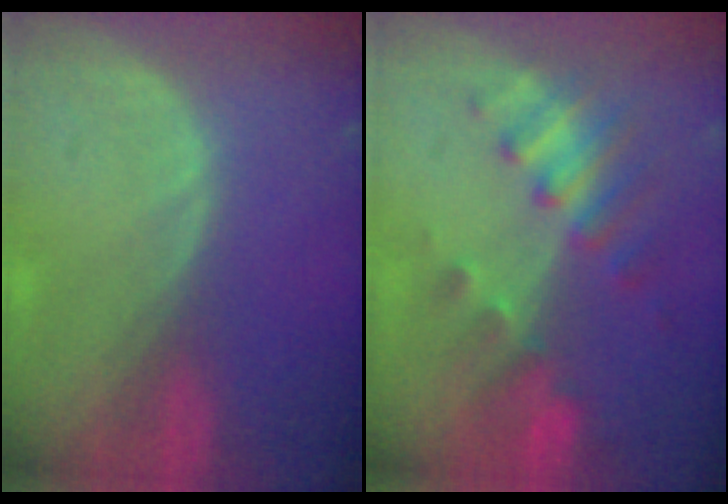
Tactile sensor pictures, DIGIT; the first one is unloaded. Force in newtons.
{"total": 7.8, "press": 6.9, "slide": 3.7}